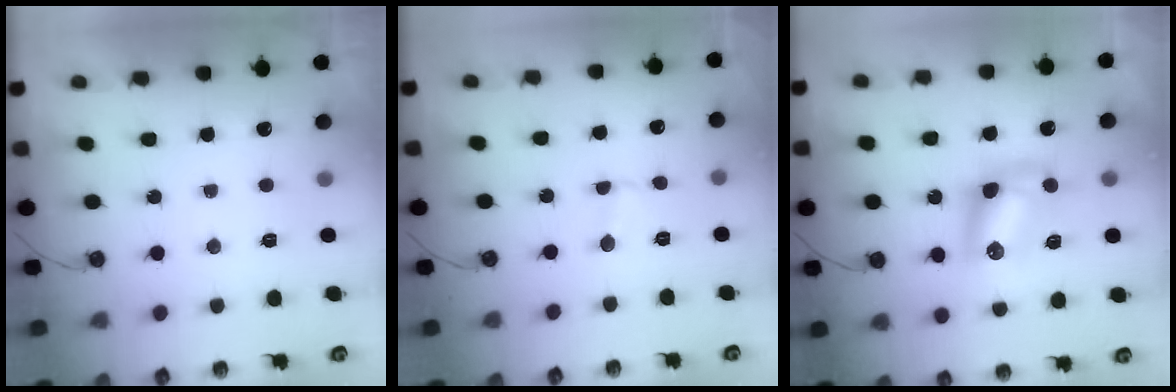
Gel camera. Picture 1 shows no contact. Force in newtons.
{"total": 2.1, "press": 2.1, "slide": 0.2}
{"total": 9.2, "press": 9.2, "slide": 0.7}